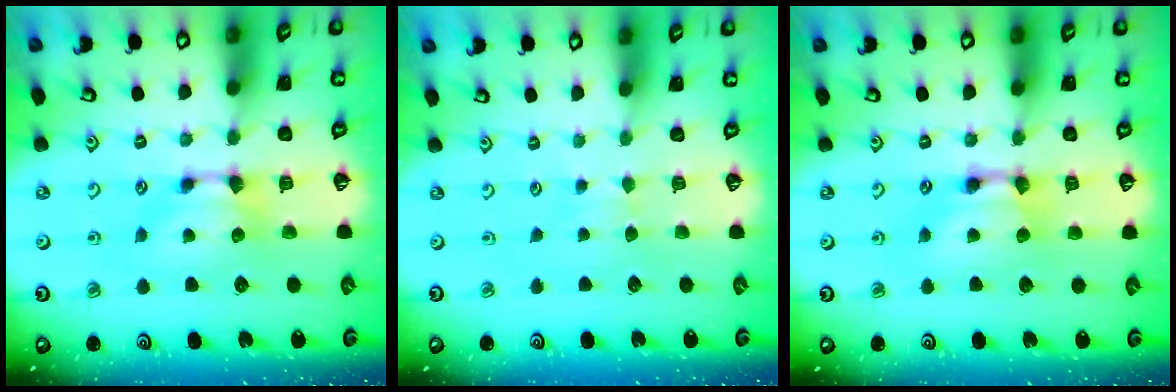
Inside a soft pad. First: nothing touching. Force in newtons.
{"total": 2.5, "press": 2.5, "slide": 0.3}
{"total": 2.2, "press": 2.2, "slide": 0.0}